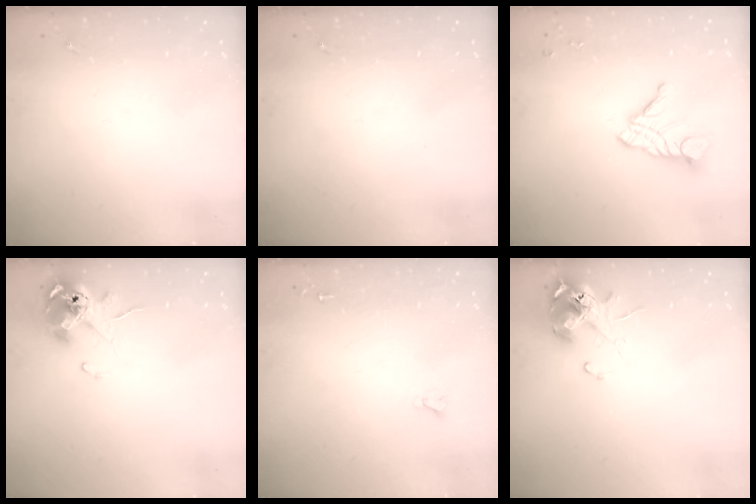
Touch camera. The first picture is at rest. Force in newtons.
{"total": 0.0}
{"total": 13.4, "press": 13.3, "slide": 1.2}
{"total": 10.4, "press": 10.3, "slide": 1.4}
{"total": 2.0, "press": 2.0, "slide": 0.2}
{"total": 11.6, "press": 11.5, "slide": 1.5}